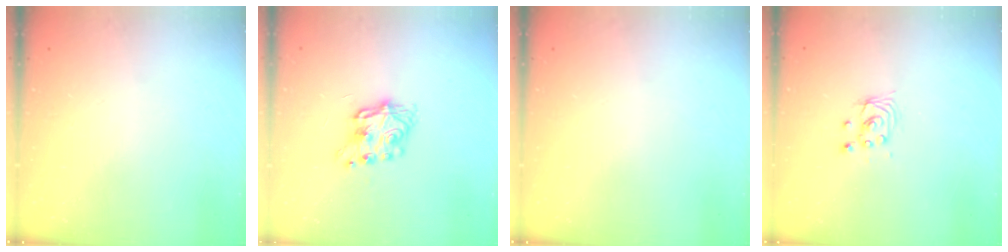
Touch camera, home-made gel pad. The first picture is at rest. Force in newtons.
{"total": 7.1, "press": 7.1, "slide": 0.4}
{"total": 0.0}
{"total": 2.9, "press": 2.9, "slide": 0.2}